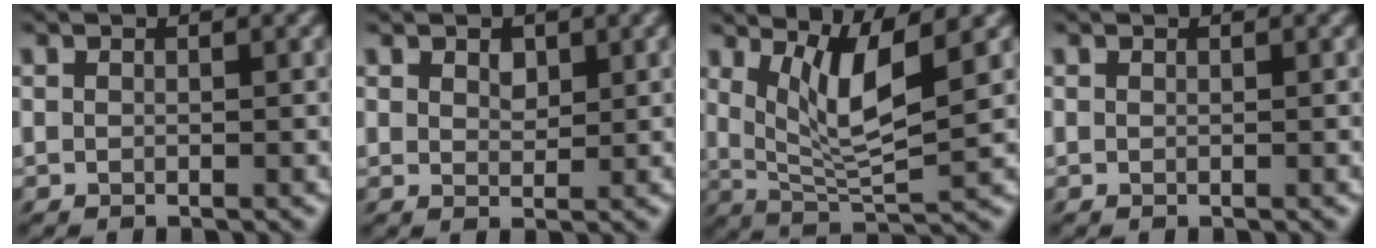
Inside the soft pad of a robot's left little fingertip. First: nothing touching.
{"total": 2.0, "force": [1.0, 1.3, 1.1], "torque": [-0.026, -0.001, 0.012]}
{"total": 5.4, "force": [2.4, 0.5, 4.8], "torque": [-0.090, -0.017, 0.045]}
{"total": 0.0}